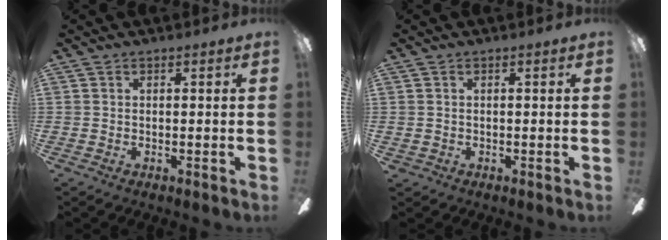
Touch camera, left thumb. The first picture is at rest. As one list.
[{"total": 0.5, "force": [0.0, 0.5, 0.1], "torque": [-0.003, 0.004, -0.001]}]